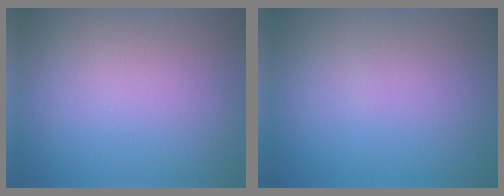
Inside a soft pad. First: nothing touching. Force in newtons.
{"total": 0.0}